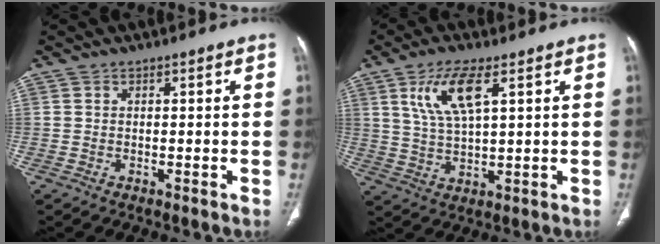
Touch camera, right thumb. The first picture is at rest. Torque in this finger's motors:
{"motor_torque": [-1.02, 1.18, 0.49, -0.11, 0.11]}